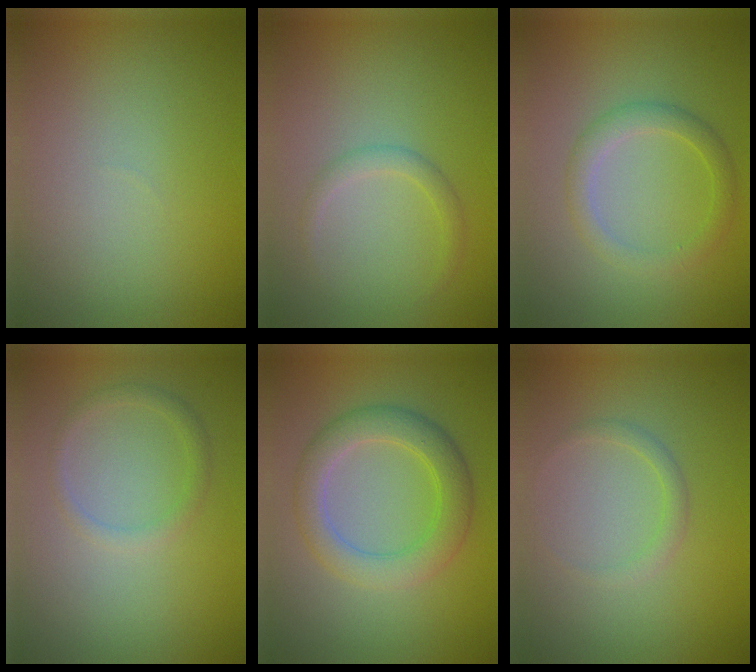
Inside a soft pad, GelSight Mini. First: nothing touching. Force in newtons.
{"total": 1.4, "press": 1.4, "slide": 0.1}
{"total": 2.4, "press": 2.4, "slide": 0.2}
{"total": 1.3, "press": 1.3, "slide": 0.1}
{"total": 4.4, "press": 4.4, "slide": 0.1}
{"total": 1.2, "press": 1.2, "slide": 0.0}